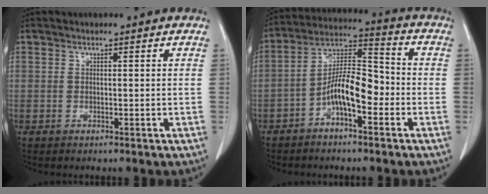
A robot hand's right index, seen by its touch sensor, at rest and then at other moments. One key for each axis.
{"total": 9.4, "fx": -3.7, "fy": 3.0, "fz": 8.1, "tx": -0.154, "ty": 0.028, "tz": -0.067}